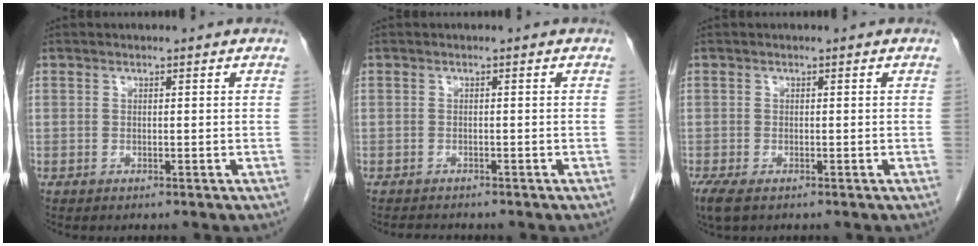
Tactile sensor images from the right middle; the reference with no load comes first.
{"total": 2.1, "force": [-1.9, 0.6, 0.6], "torque": [-0.016, -0.008, -0.024]}
{"total": 4.2, "force": [-2.9, 1.5, 2.7], "torque": [-0.061, -0.016, -0.047]}